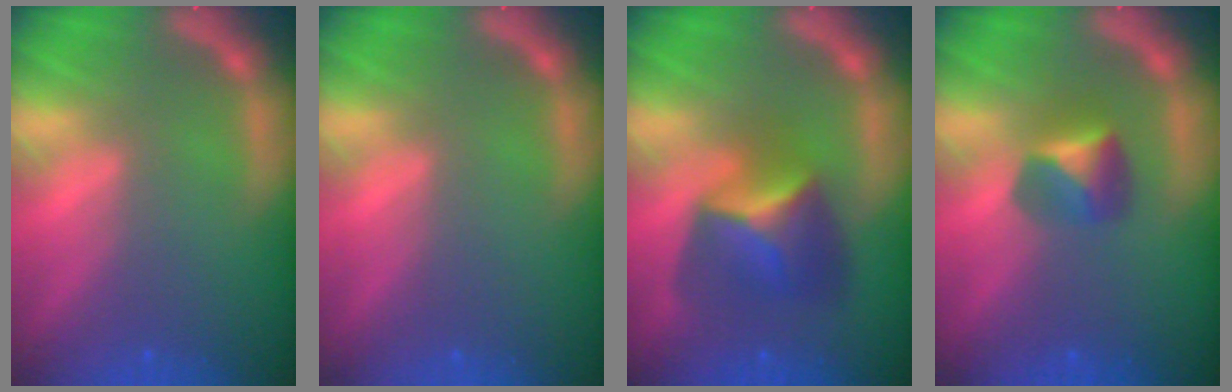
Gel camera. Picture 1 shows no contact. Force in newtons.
{"total": 0.0}
{"total": 5.9}
{"total": 2.9}